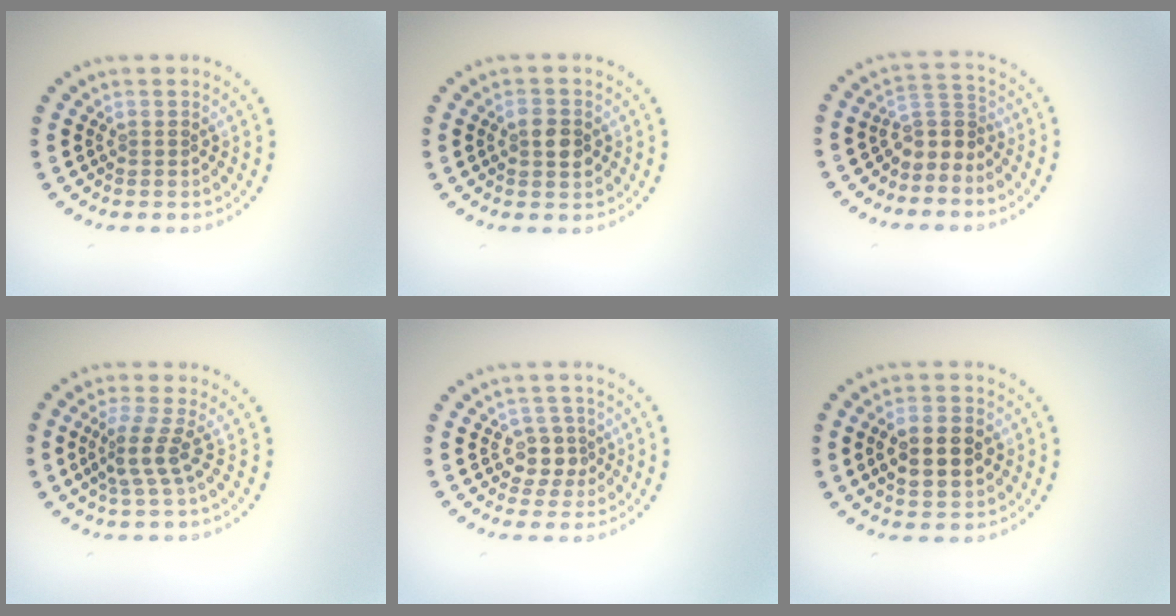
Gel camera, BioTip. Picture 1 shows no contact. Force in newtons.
{"total": 2.0, "press": 2.0, "slide": 0.1}
{"total": 2.6, "press": 1.8, "slide": 1.9}
{"total": 2.8, "press": 2.0, "slide": 2.0}
{"total": 2.5, "press": 2.2, "slide": 1.2}
{"total": 4.9, "press": 4.9, "slide": 0.2}